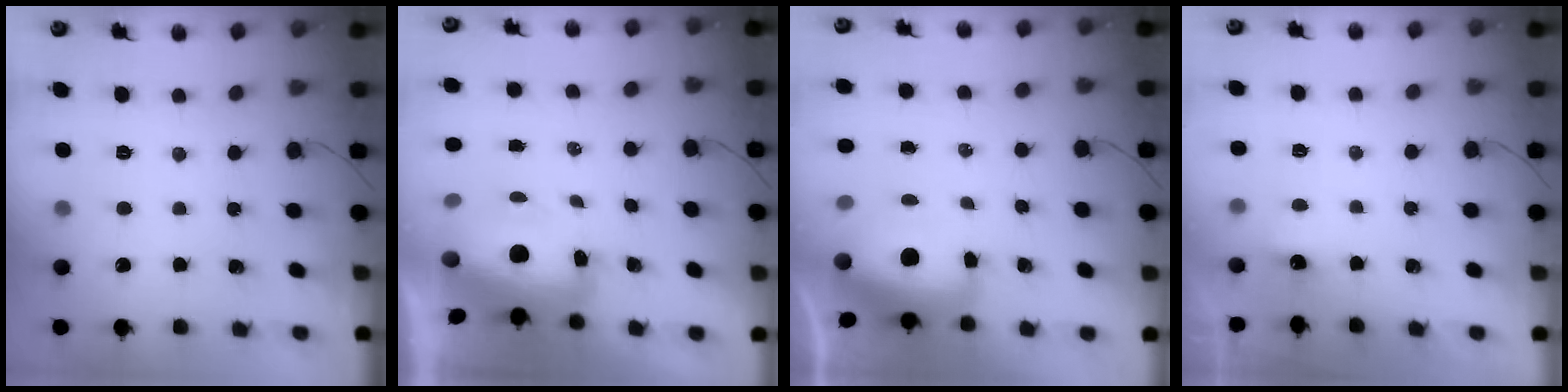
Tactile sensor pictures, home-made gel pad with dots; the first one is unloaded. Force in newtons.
{"total": 11.2, "press": 10.4, "slide": 4.3}
{"total": 10.6, "press": 10.3, "slide": 2.6}
{"total": 2.2, "press": 2.2, "slide": 0.5}